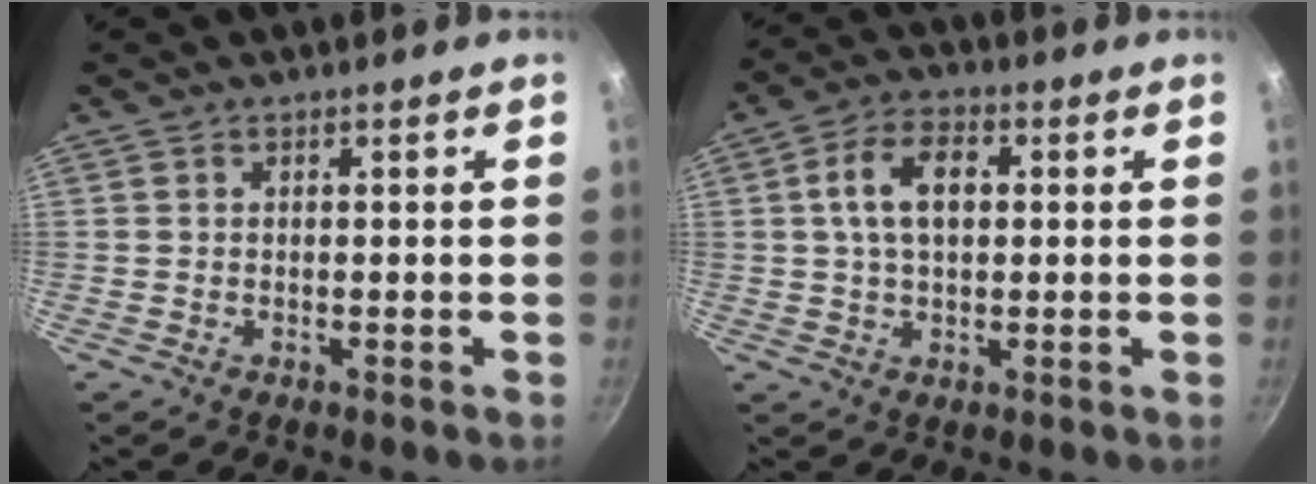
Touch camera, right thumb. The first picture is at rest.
{"total": 9.2, "force": [1.6, 5.6, 7.1], "torque": [-0.113, 0.017, 0.020]}